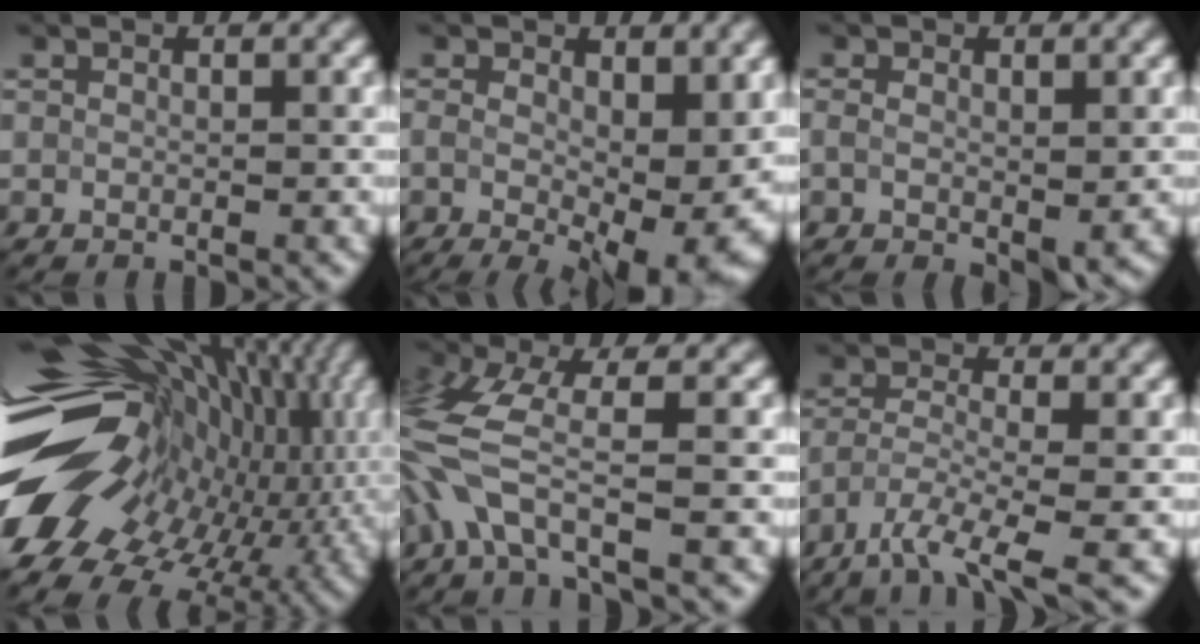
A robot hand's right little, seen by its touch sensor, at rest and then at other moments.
{"total": 10.9, "force": [-1.2, 5.4, 9.4], "torque": [-0.149, -0.025, 0.002]}
{"total": 3.2, "force": [-0.7, 1.7, 2.7], "torque": [-0.050, -0.004, -0.002]}
{"total": 18.4, "force": [-0.4, 11.7, 14.2], "torque": [-0.220, -0.013, 0.021]}
{"total": 6.1, "force": [-2.9, 1.5, 5.1], "torque": [-0.132, 0.004, -0.060]}
{"total": 5.6, "force": [-4.2, 0.8, 3.5], "torque": [-0.059, -0.005, -0.081]}